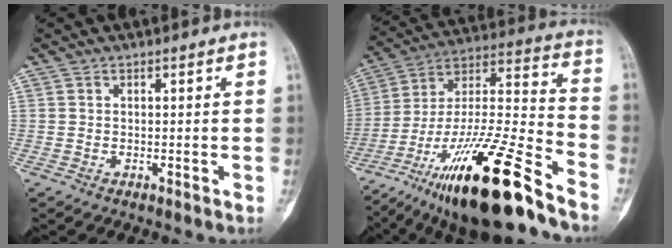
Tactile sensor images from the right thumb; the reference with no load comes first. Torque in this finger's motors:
{"motor_torque": [3.89, 1.12, 1.31, -1.46, 0.56]}